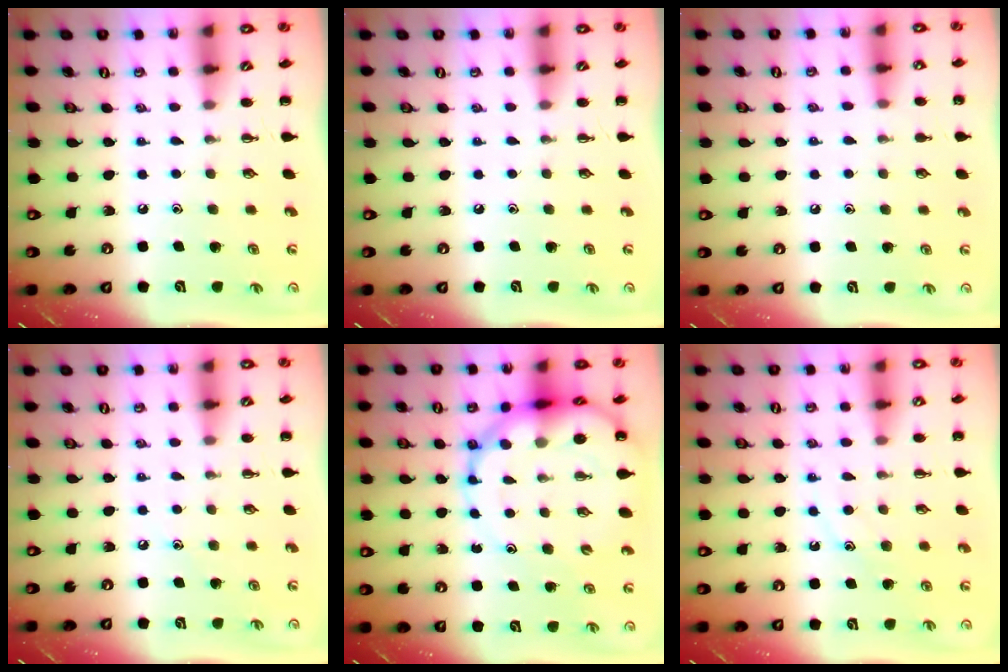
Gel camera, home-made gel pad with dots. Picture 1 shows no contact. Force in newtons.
{"total": 0.0}
{"total": 5.1, "press": 4.8, "slide": 1.7}
{"total": 5.0, "press": 4.7, "slide": 1.6}
{"total": 16.1, "press": 15.4, "slide": 4.4}
{"total": 10.3, "press": 10.2, "slide": 0.8}